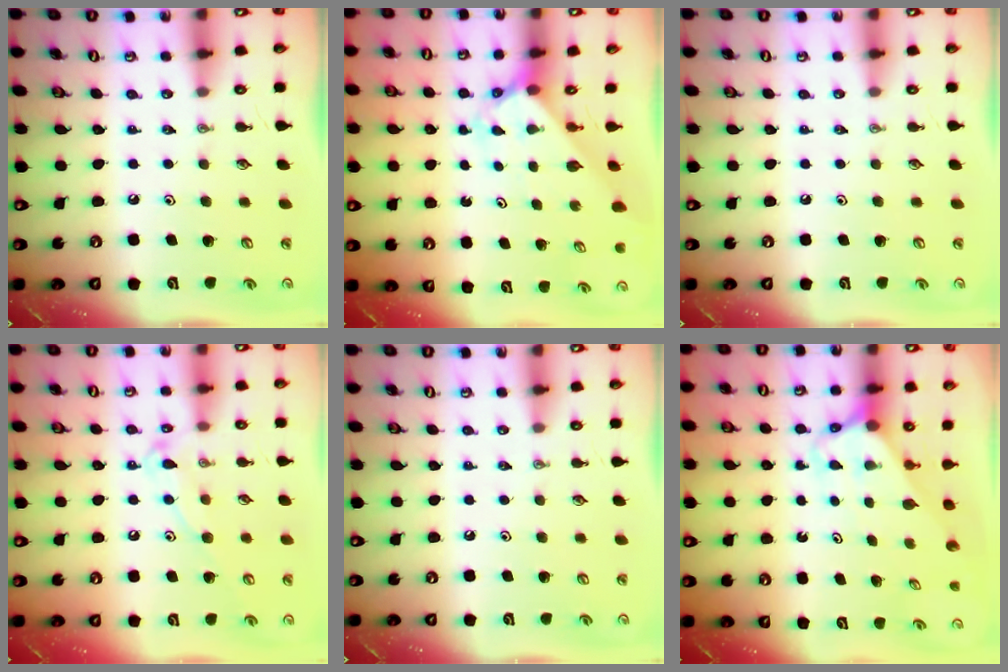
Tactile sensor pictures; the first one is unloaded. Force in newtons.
{"total": 2.3, "press": 2.3, "slide": 0.2}
{"total": 0.0}
{"total": 11.0, "press": 11.0, "slide": 0.5}
{"total": 0.0}
{"total": 2.9, "press": 2.9, "slide": 0.2}